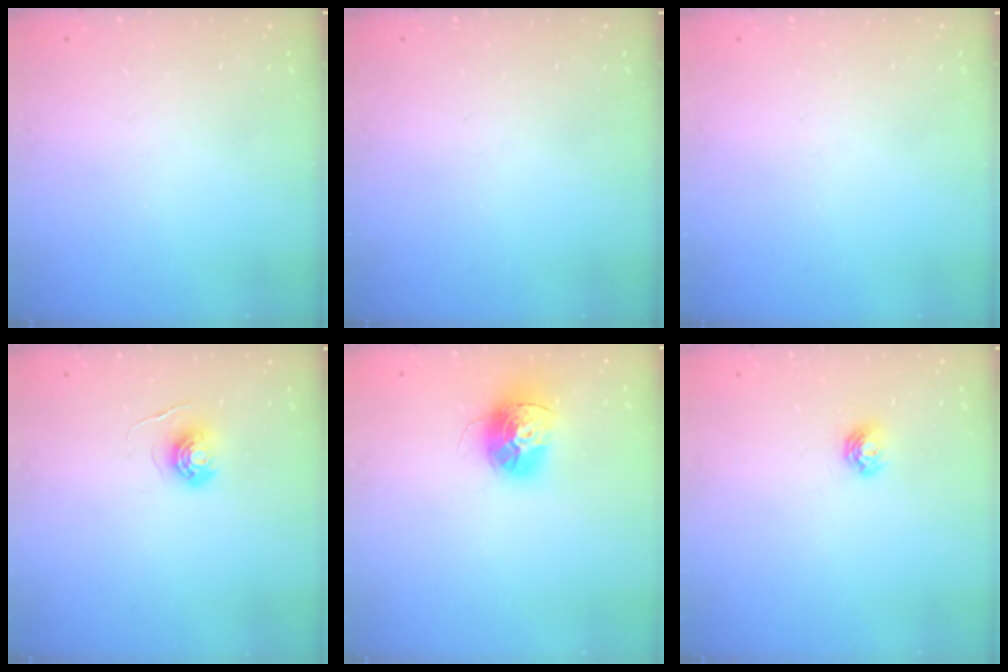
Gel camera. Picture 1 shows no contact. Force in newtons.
{"total": 0.0}
{"total": 0.0}
{"total": 5.8, "press": 5.8, "slide": 0.3}
{"total": 13.7, "press": 13.7, "slide": 1.2}
{"total": 5.1, "press": 5.1, "slide": 0.5}